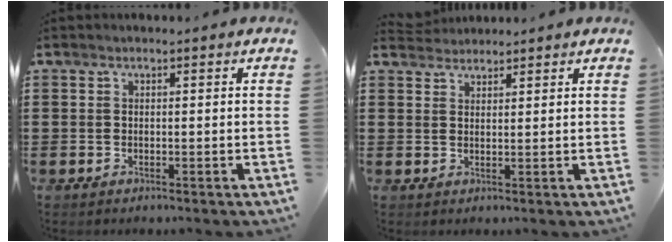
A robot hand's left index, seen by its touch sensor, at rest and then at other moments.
{"total": 2.4, "force": [2.3, 0.4, -0.2], "torque": [-0.002, 0.001, 0.046]}